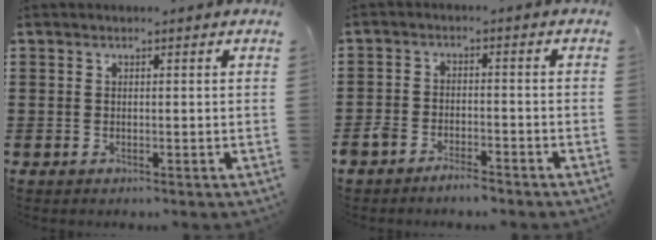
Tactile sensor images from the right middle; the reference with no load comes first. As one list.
[{"total": 3.3, "force": [-3.1, 0.9, 0.8], "torque": [-0.024, 0.004, -0.063]}]